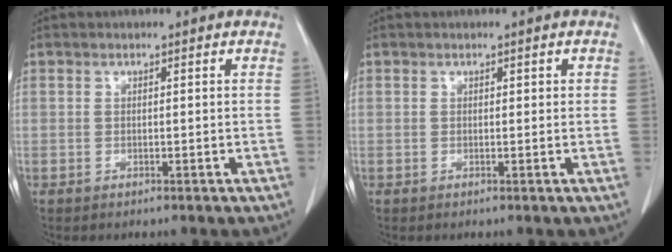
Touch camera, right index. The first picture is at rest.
{"total": 0.7, "force": [0.2, 0.4, 0.5], "torque": [-0.004, 0.004, 0.005]}